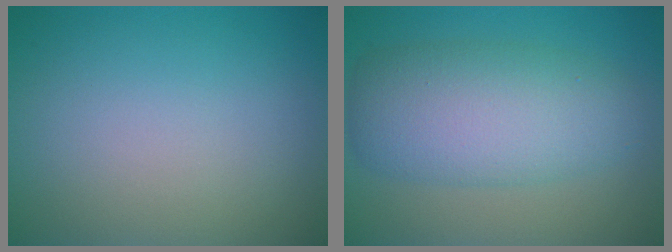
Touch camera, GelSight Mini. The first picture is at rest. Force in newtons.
{"total": 7.3, "press": 7.3, "slide": 0.2}